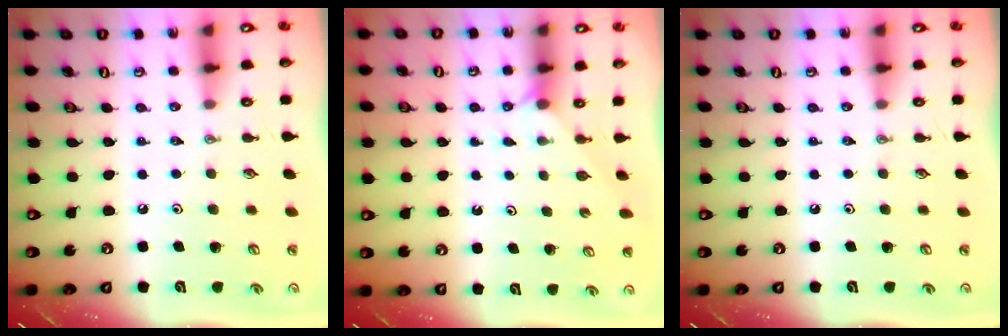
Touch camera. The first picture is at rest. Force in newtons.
{"total": 3.0, "press": 2.9, "slide": 0.3}
{"total": 0.0}